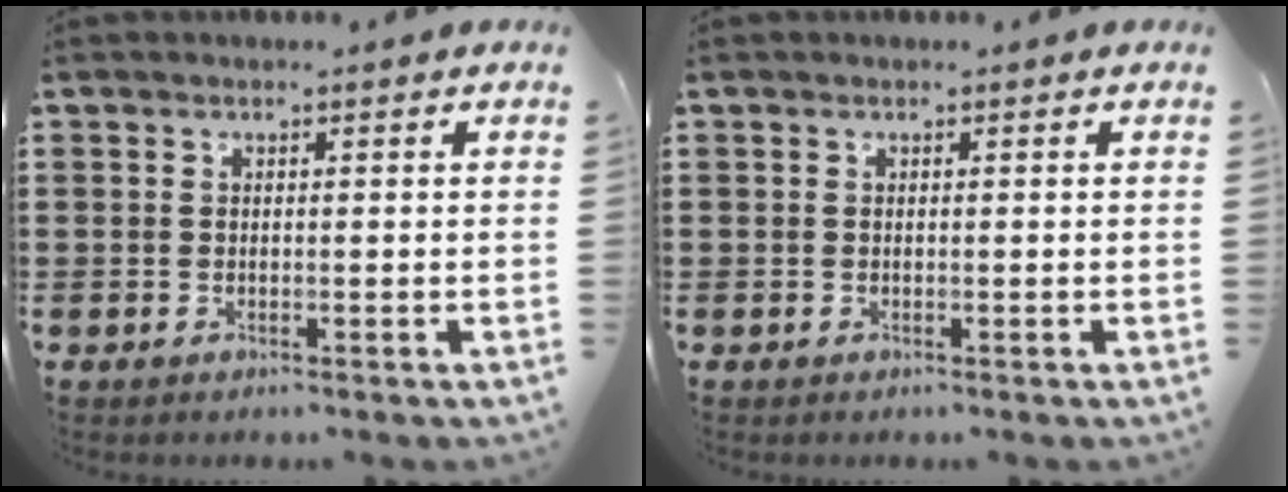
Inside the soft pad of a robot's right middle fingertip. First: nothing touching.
{"total": 0.0}